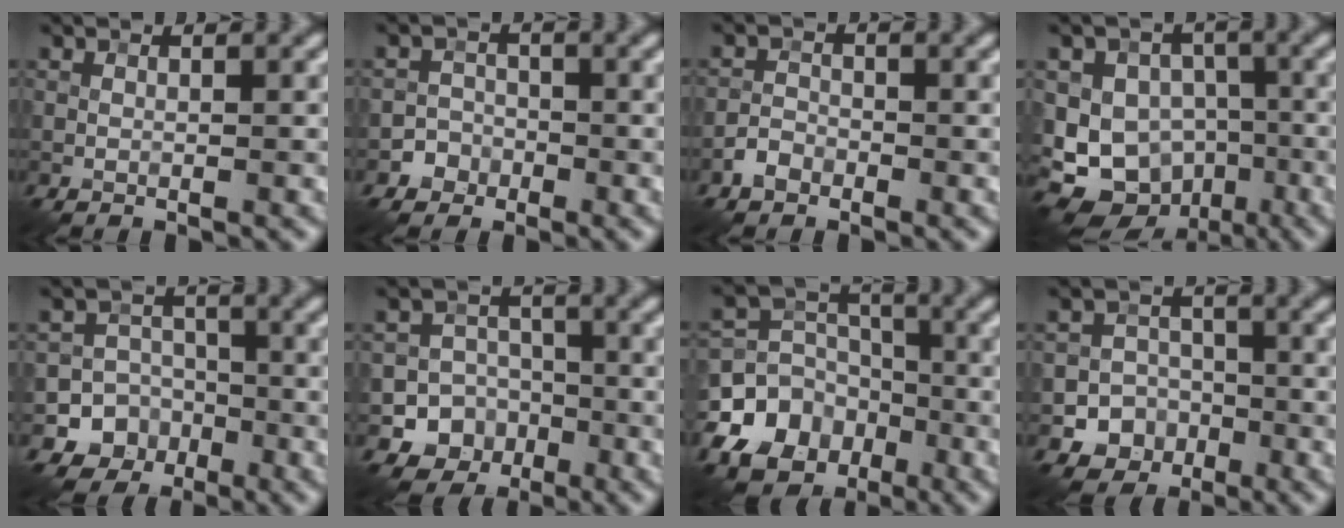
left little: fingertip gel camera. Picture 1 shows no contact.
{"total": 2.2, "force": [-1.3, 1.8, -0.1], "torque": [0.029, 0.007, -0.027]}
{"total": 1.7, "force": [-1.2, 1.1, 0.6], "torque": [-0.006, 0.007, -0.026]}
{"total": 11.0, "force": [-4.1, 8.8, 5.2], "torque": [-0.068, -0.005, -0.080]}
{"total": 7.2, "force": [-3.5, 6.3, 0.8], "torque": [0.019, -0.014, -0.073]}
{"total": 7.8, "force": [-3.6, 6.9, 1.1], "torque": [0.013, -0.016, -0.074]}
{"total": 11.2, "force": [-5.3, 9.1, 3.8], "torque": [-0.077, -0.025, -0.109]}
{"total": 5.5, "force": [-2.6, 4.8, 0.9], "torque": [0.017, -0.008, -0.059]}